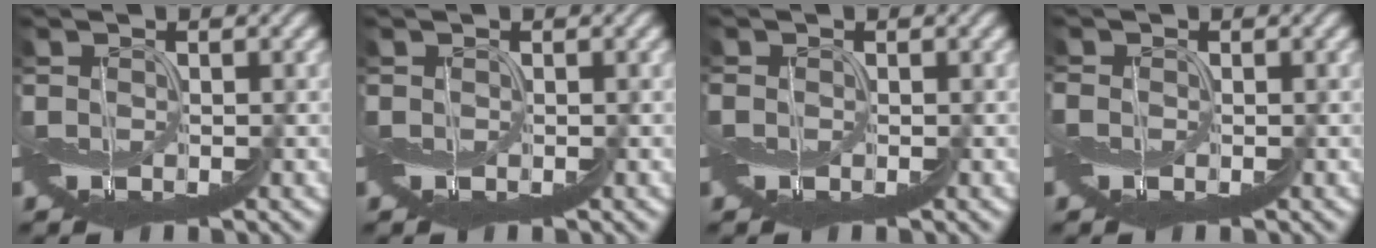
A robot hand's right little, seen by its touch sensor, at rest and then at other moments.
{"total": 0.0}
{"total": 0.7, "force": [-0.4, 0.4, 0.4], "torque": [-0.014, -0.005, -0.007]}
{"total": 1.2, "force": [-0.7, 0.7, 0.6], "torque": [-0.021, -0.007, -0.014]}